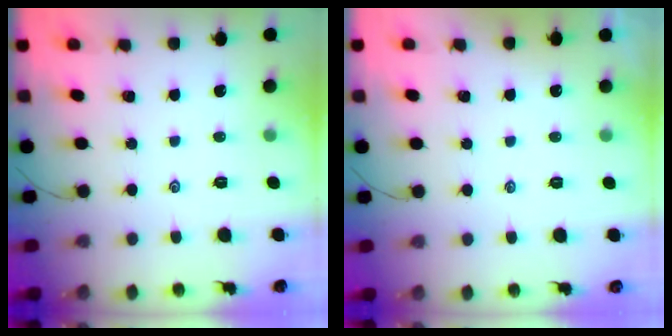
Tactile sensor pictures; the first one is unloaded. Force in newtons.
{"total": 1.2, "press": 1.2, "slide": 0.3}